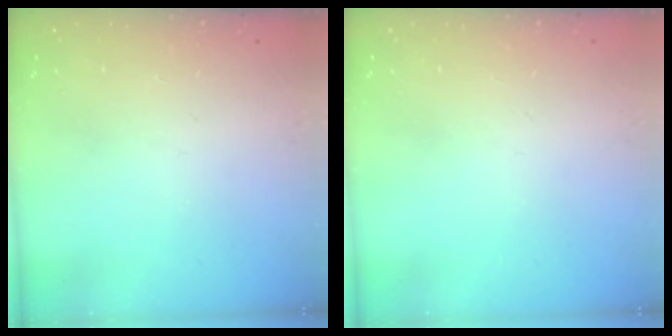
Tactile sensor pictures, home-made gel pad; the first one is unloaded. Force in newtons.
{"total": 0.0}